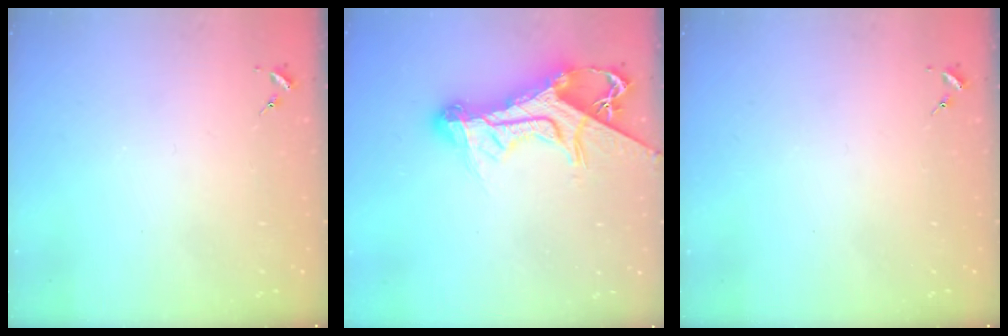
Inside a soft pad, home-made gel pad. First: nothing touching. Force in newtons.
{"total": 19.0, "press": 18.9, "slide": 1.9}
{"total": 0.0}